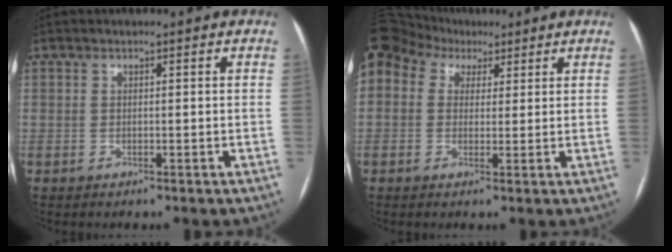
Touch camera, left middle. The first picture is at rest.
{"total": 19.4, "force": [9.7, 14.7, 8.1], "torque": [-0.257, 0.109, 0.183]}